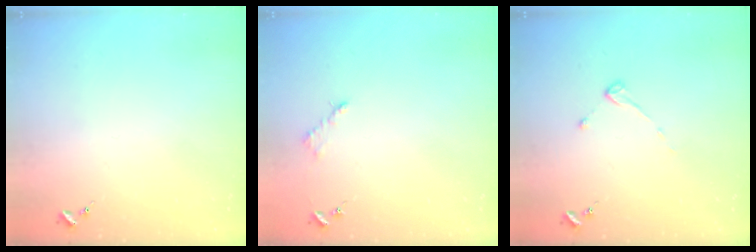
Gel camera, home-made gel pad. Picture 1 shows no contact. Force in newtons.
{"total": 2.6, "press": 2.6, "slide": 0.4}
{"total": 2.7, "press": 2.7, "slide": 0.3}